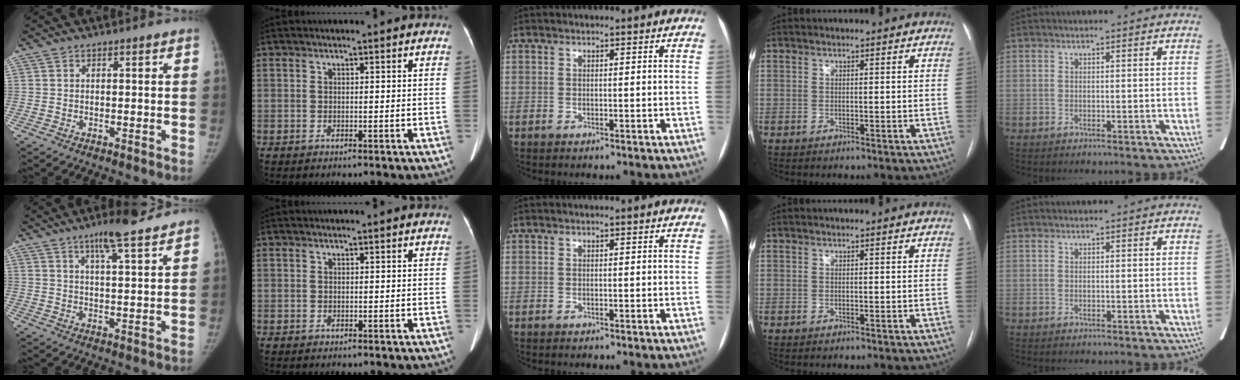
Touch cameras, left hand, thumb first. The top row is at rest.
{"thumb": {"total": 9.7, "force": [7.1, 1.4, 6.4], "torque": [-0.093, -0.033, 0.110]}}